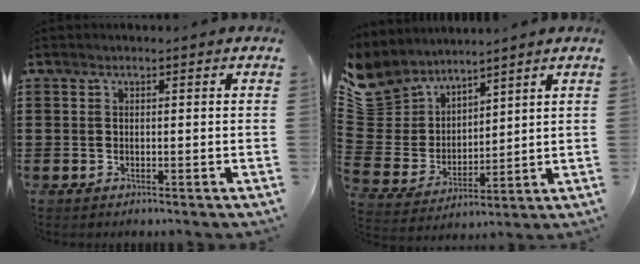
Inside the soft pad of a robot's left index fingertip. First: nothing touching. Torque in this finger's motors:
{"motor_torque": [-0.19, 0.24, -0.04, -0.05]}